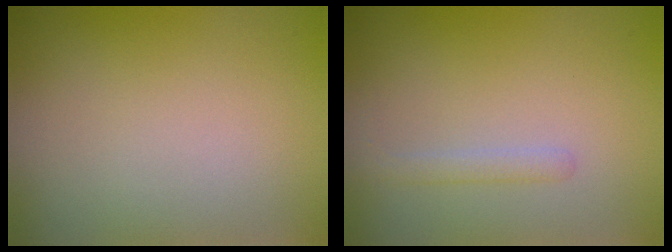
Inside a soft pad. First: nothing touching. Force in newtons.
{"total": 1.2, "press": 1.2, "slide": 0.1}